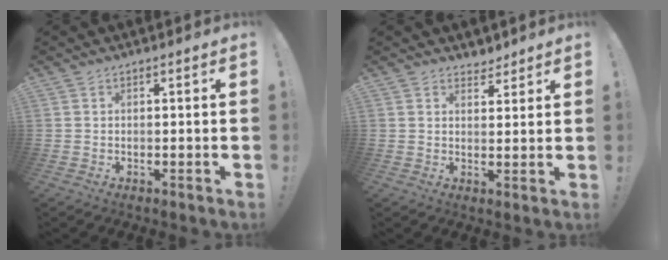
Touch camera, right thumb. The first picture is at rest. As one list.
[{"total": 4.1, "force": [3.4, 2.2, 0.3], "torque": [0.017, -0.025, 0.060]}]